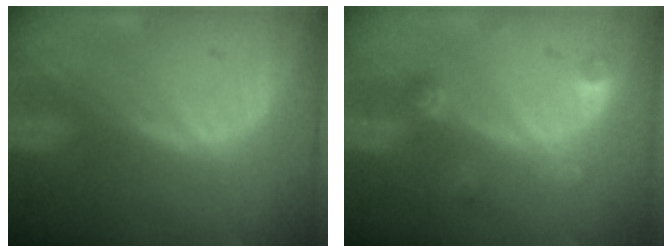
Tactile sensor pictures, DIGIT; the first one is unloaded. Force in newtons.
{"total": 3.0, "press": 2.9, "slide": 0.6}